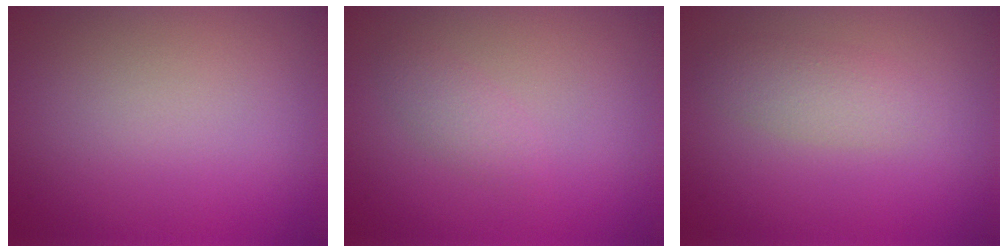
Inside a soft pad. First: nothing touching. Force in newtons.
{"total": 1.4, "press": 1.4, "slide": 0.1}
{"total": 2.3, "press": 2.3, "slide": 0.1}